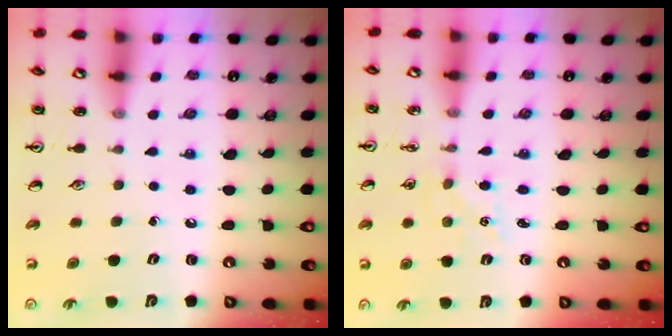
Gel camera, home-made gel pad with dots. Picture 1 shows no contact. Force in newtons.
{"total": 2.8, "press": 2.8, "slide": 0.3}